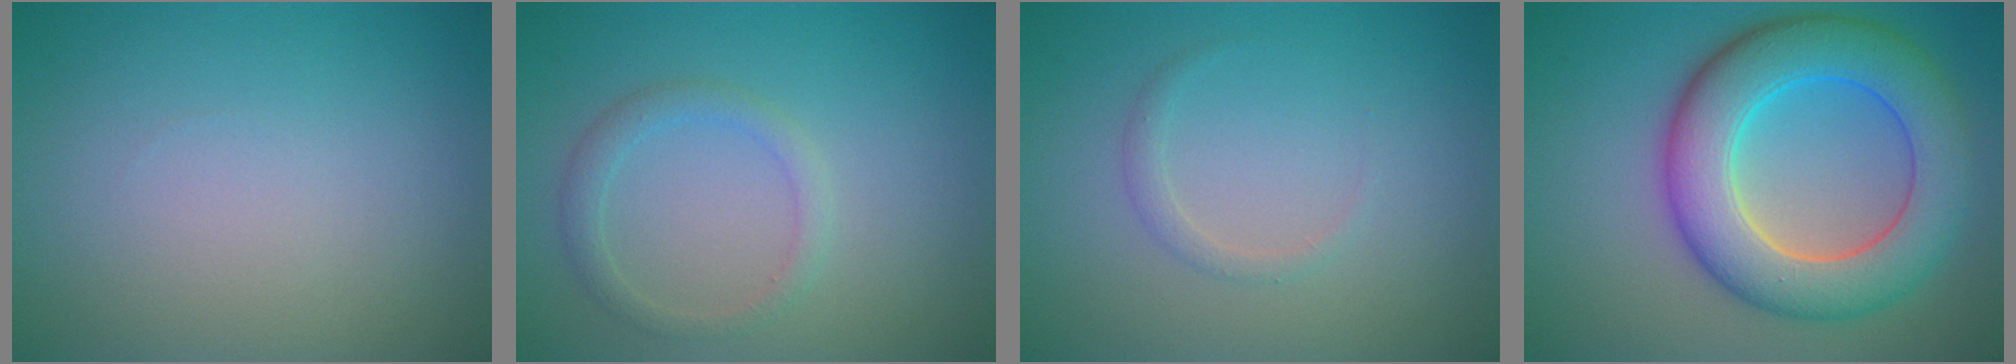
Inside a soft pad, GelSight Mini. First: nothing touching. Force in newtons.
{"total": 1.8, "press": 1.8, "slide": 0.2}
{"total": 1.0, "press": 1.0, "slide": 0.1}
{"total": 9.3, "press": 9.3, "slide": 0.4}